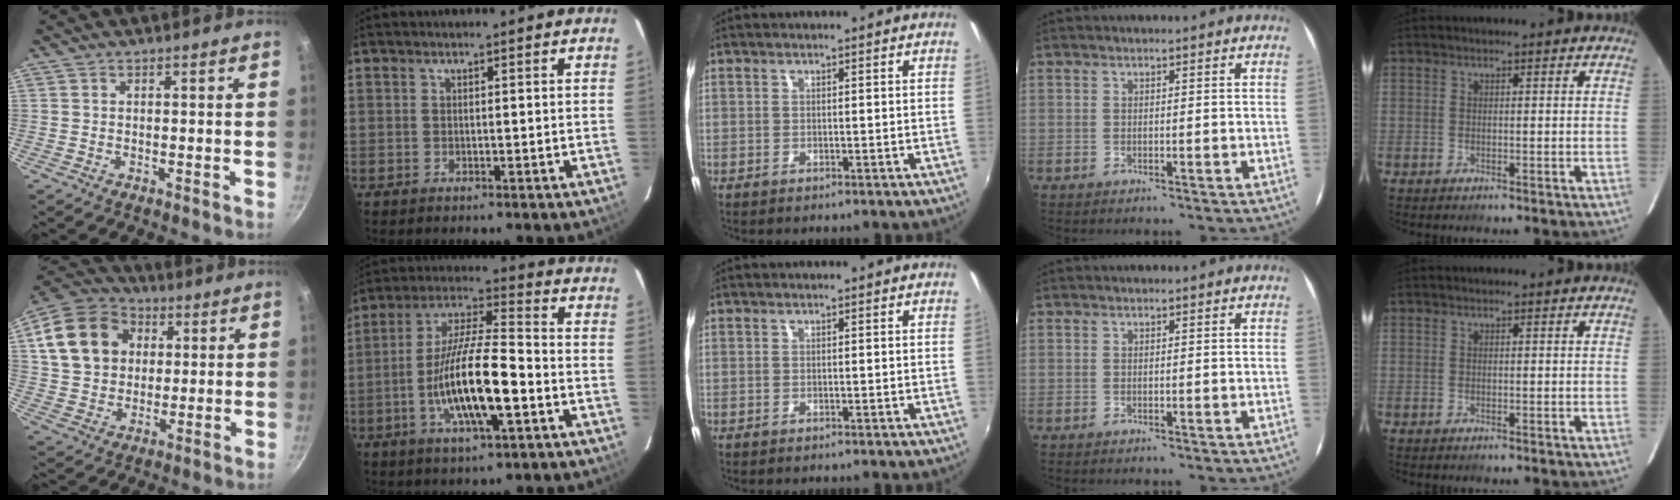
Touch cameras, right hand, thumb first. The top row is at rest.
{"thumb": {"total": 17.3, "force": [4.5, 13.7, 9.5], "torque": [-0.157, 0.018, 0.075]}, "index": {"total": 15.9, "force": [-4.8, 3.4, 14.7], "torque": [-0.289, -0.007, -0.090]}}